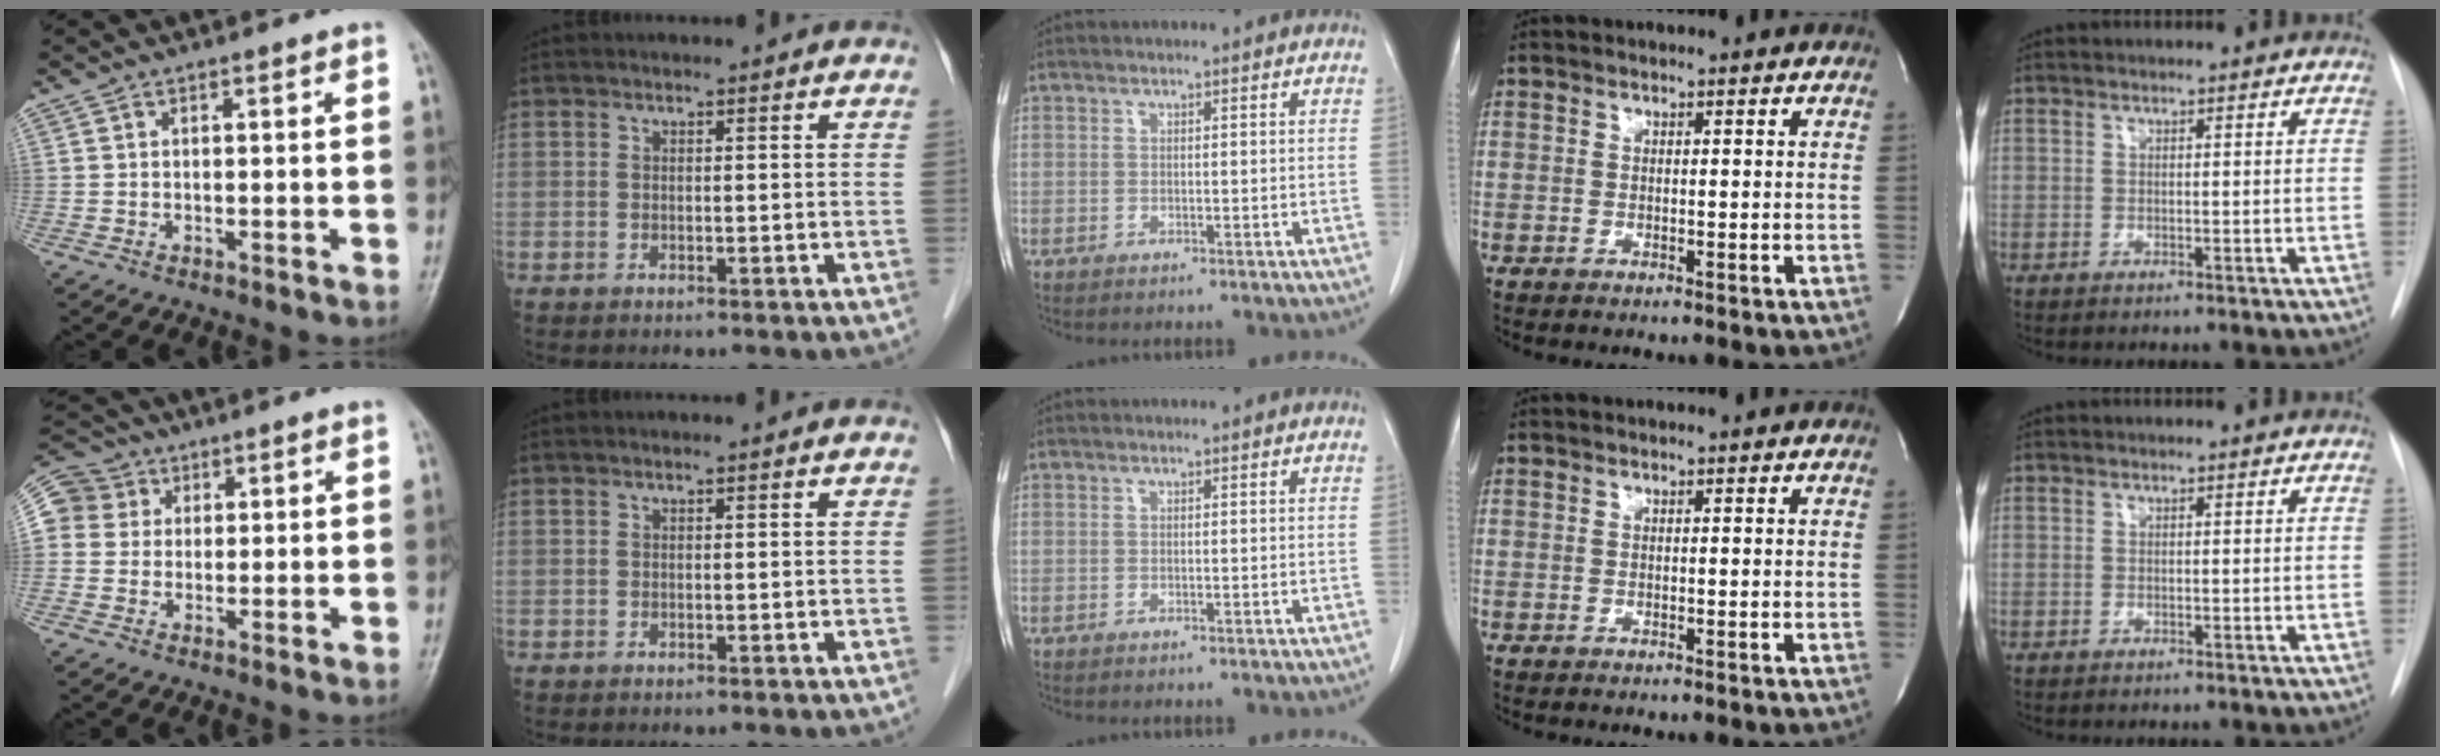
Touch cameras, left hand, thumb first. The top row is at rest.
{"thumb": {"total": 8.7, "force": [2.0, 8.2, 2.1], "torque": [-0.020, 0.018, 0.029]}}